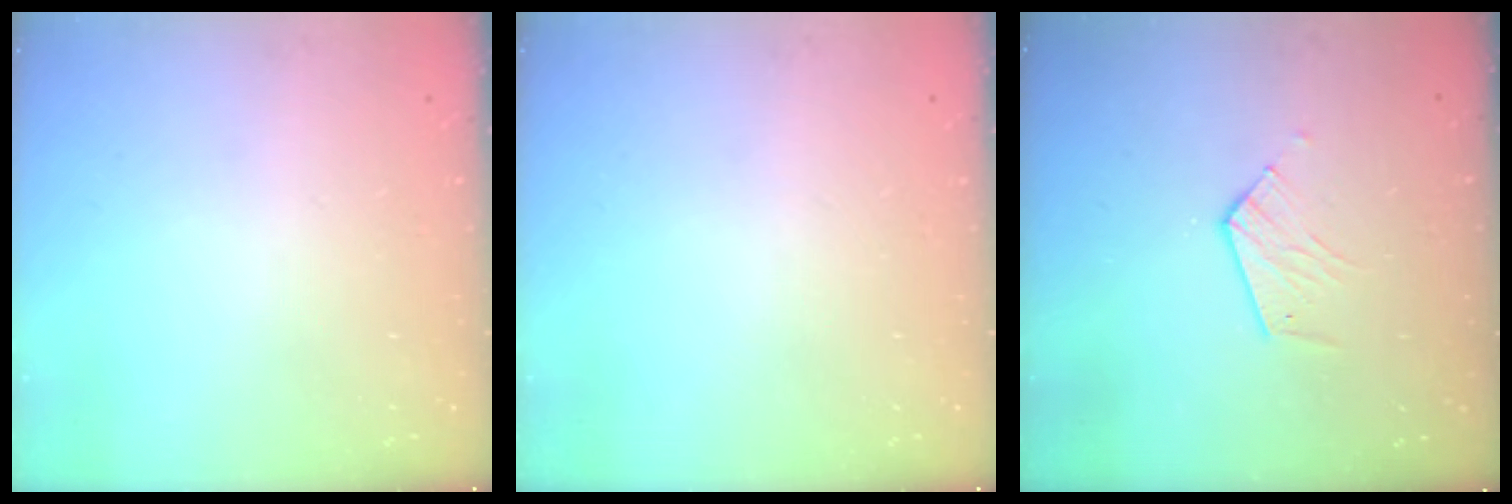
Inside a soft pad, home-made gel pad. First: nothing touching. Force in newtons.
{"total": 0.0}
{"total": 6.2, "press": 6.2, "slide": 0.5}